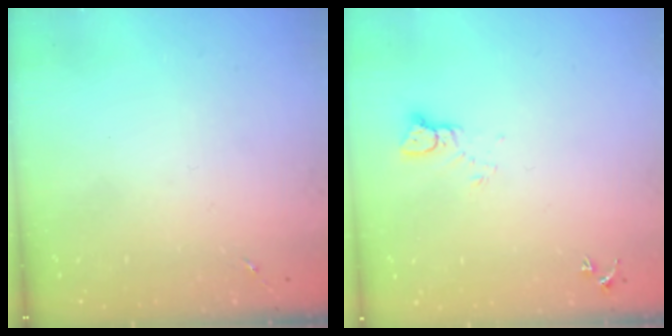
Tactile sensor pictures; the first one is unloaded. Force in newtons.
{"total": 3.1, "press": 3.1, "slide": 0.1}